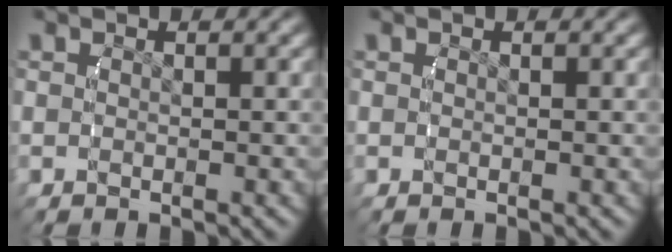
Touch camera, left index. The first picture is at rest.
{"total": 0.0}